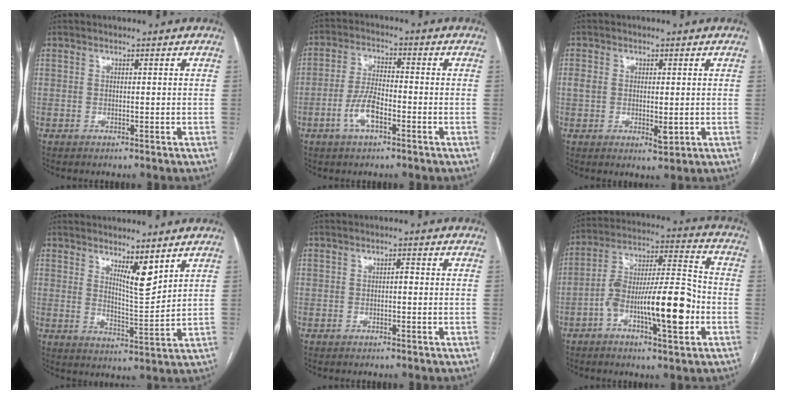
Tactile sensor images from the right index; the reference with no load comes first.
{"total": 6.1, "force": [-2.6, 2.2, 5.0], "torque": [-0.105, 0.007, -0.052]}
{"total": 4.3, "force": [-0.3, 2.4, 3.6], "torque": [-0.061, -0.001, 0.003]}
{"total": 5.6, "force": [3.8, 0.7, 4.0], "torque": [-0.072, -0.021, 0.068]}
{"total": 0.8, "force": [-0.1, 0.4, 0.8], "torque": [-0.012, 0.004, -0.004]}
{"total": 15.6, "force": [-5.0, 3.3, 14.5], "torque": [-0.249, 0.019, -0.081]}